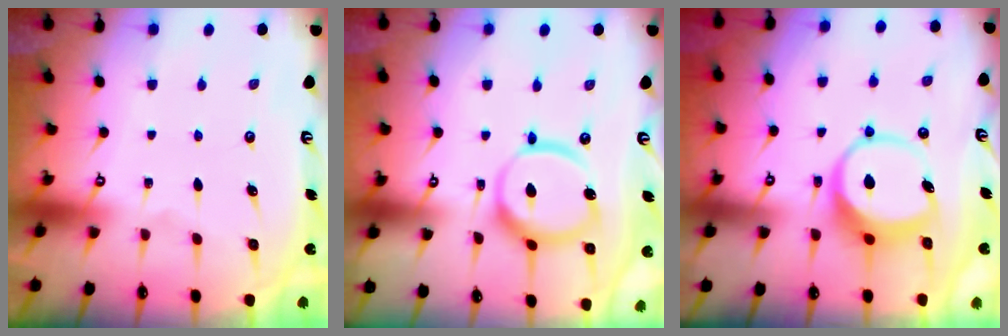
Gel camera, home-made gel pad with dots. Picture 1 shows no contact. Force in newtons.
{"total": 13.0, "press": 12.9, "slide": 1.7}
{"total": 8.2, "press": 8.0, "slide": 1.4}